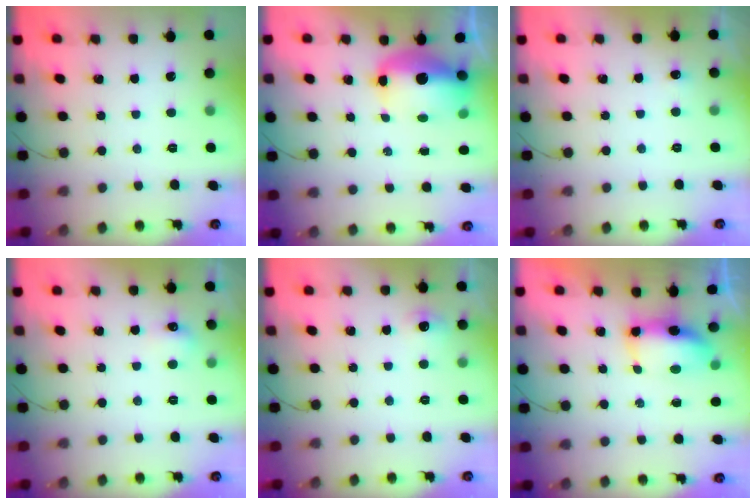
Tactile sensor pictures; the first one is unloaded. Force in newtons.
{"total": 12.0, "press": 11.4, "slide": 3.7}
{"total": 2.5, "press": 2.2, "slide": 1.1}
{"total": 4.7, "press": 4.5, "slide": 1.2}
{"total": 5.8, "press": 5.5, "slide": 1.7}
{"total": 12.2, "press": 8.6, "slide": 8.6}